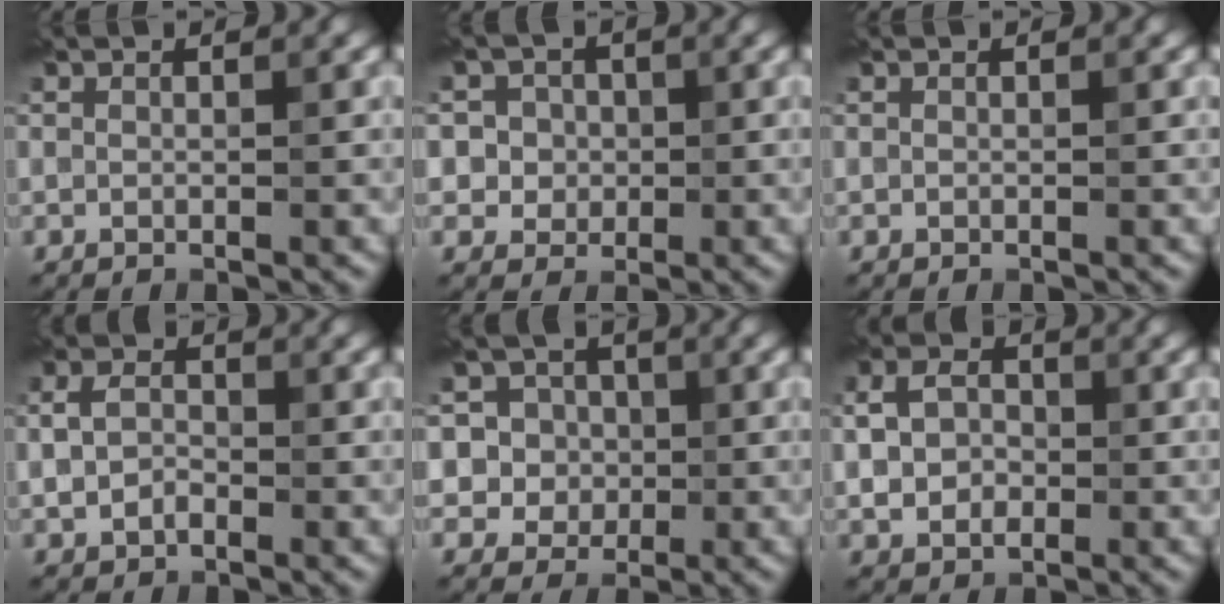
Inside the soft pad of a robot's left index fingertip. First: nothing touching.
{"total": 4.6, "force": [1.0, 4.2, 1.5], "torque": [-0.015, 0.017, 0.006]}
{"total": 0.0}
{"total": 2.8, "force": [-0.4, 2.1, 1.8], "torque": [-0.042, 0.000, -0.014]}
{"total": 6.6, "force": [1.6, 6.0, 2.1], "torque": [-0.034, 0.021, 0.008]}
{"total": 4.2, "force": [-0.1, 3.3, 2.6], "torque": [-0.055, 0.005, -0.009]}